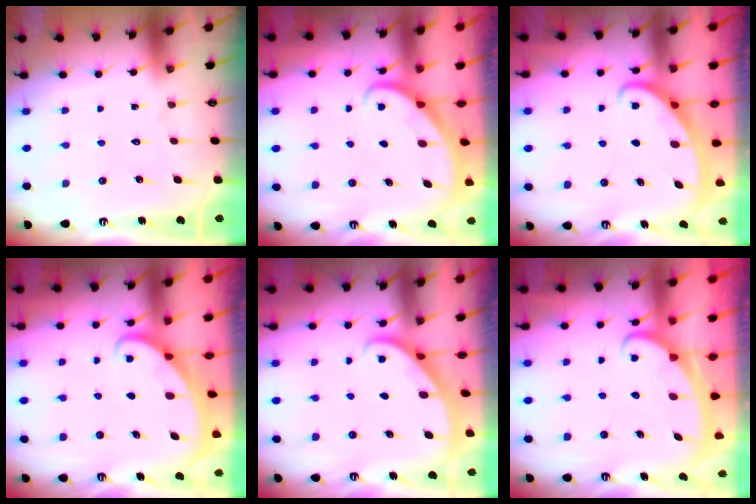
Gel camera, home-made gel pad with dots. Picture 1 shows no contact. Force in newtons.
{"total": 2.3, "press": 2.3, "slide": 0.1}
{"total": 2.5, "press": 2.5, "slide": 0.3}
{"total": 1.9, "press": 1.9, "slide": 0.2}
{"total": 2.3, "press": 2.3, "slide": 0.1}
{"total": 2.3, "press": 2.2, "slide": 0.3}